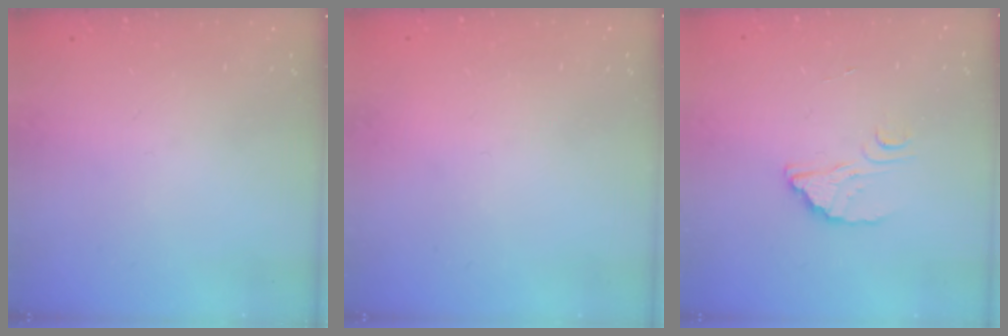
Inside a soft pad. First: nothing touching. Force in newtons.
{"total": 2.3, "press": 2.3, "slide": 0.1}
{"total": 2.3, "press": 2.3, "slide": 0.0}